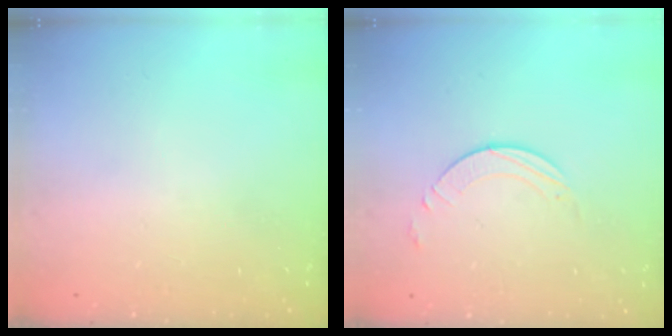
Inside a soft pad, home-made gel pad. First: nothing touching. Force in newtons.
{"total": 3.9, "press": 3.8, "slide": 0.5}